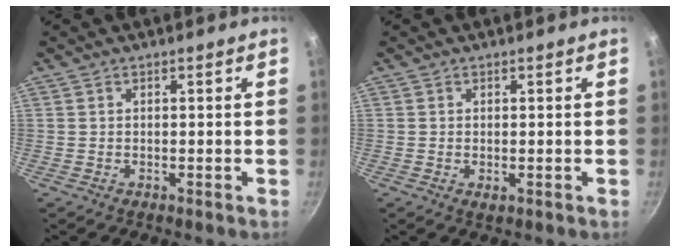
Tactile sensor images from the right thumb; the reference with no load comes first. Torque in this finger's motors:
{"motor_torque": [-0.36, 0.13, -0.32, 0.22, 0.06]}